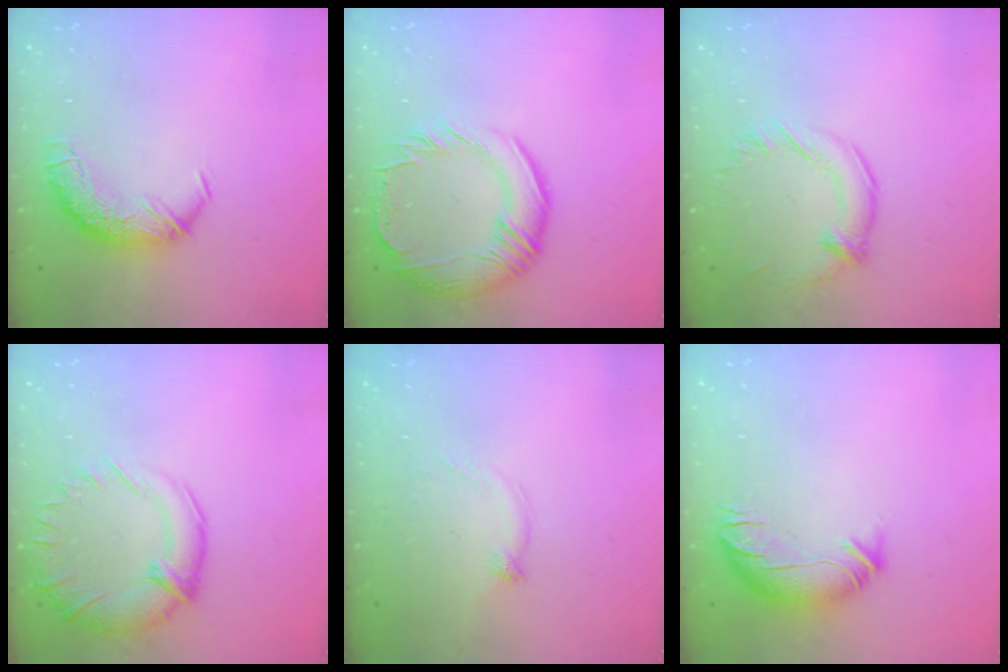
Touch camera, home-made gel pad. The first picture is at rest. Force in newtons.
{"total": 8.8, "press": 8.3, "slide": 3.1}
{"total": 1.4, "press": 1.2, "slide": 0.7}
{"total": 5.2, "press": 3.3, "slide": 4.0}
{"total": 7.7, "press": 7.7, "slide": 0.7}
{"total": 3.3, "press": 2.5, "slide": 2.1}